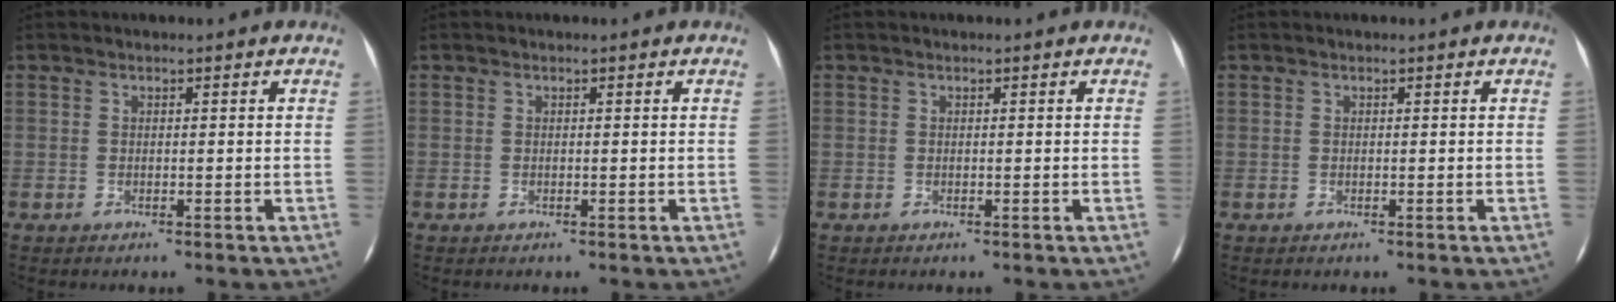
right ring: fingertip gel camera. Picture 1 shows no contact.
{"total": 0.0}
{"total": 0.0}
{"total": 0.0}